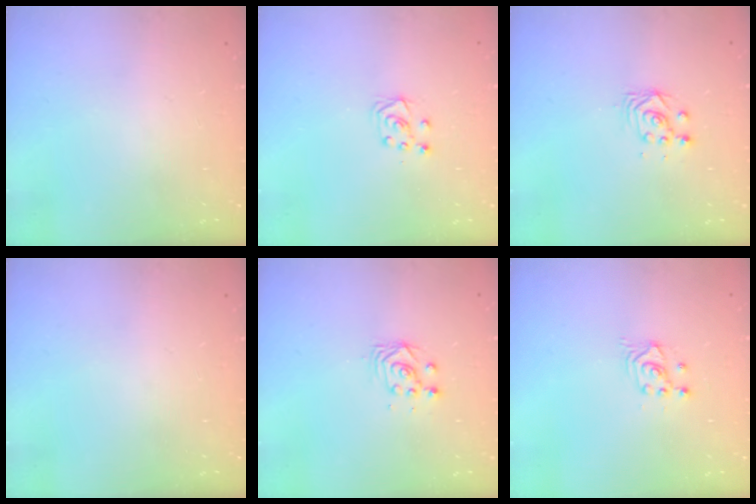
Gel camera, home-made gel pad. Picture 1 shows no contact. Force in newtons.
{"total": 5.1, "press": 5.1, "slide": 0.4}
{"total": 3.0, "press": 3.0, "slide": 0.2}
{"total": 0.0}
{"total": 3.0, "press": 3.0, "slide": 0.2}
{"total": 2.7, "press": 2.7, "slide": 0.2}